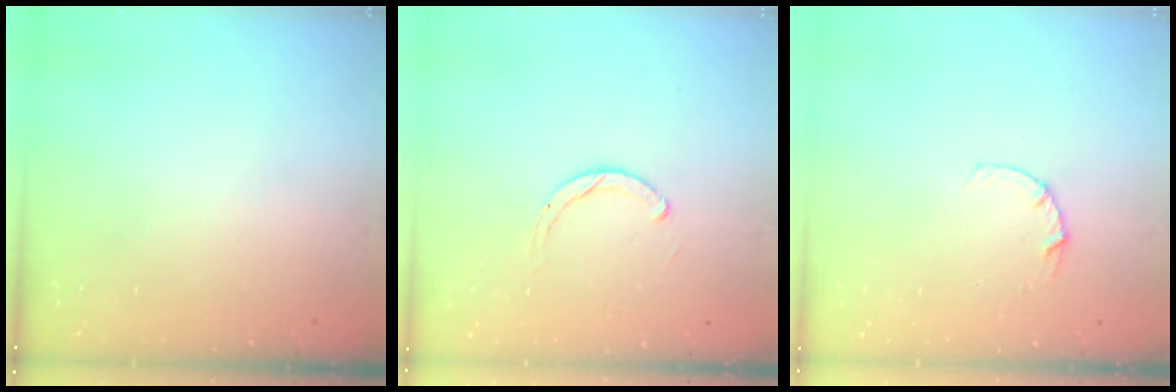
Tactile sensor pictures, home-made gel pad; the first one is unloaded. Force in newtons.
{"total": 1.9, "press": 1.9, "slide": 0.2}
{"total": 3.2, "press": 3.2, "slide": 0.4}